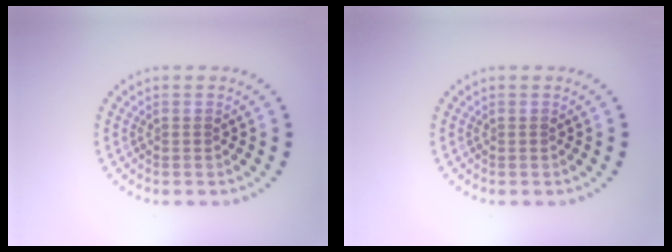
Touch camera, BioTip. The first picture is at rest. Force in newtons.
{"total": 0.0}